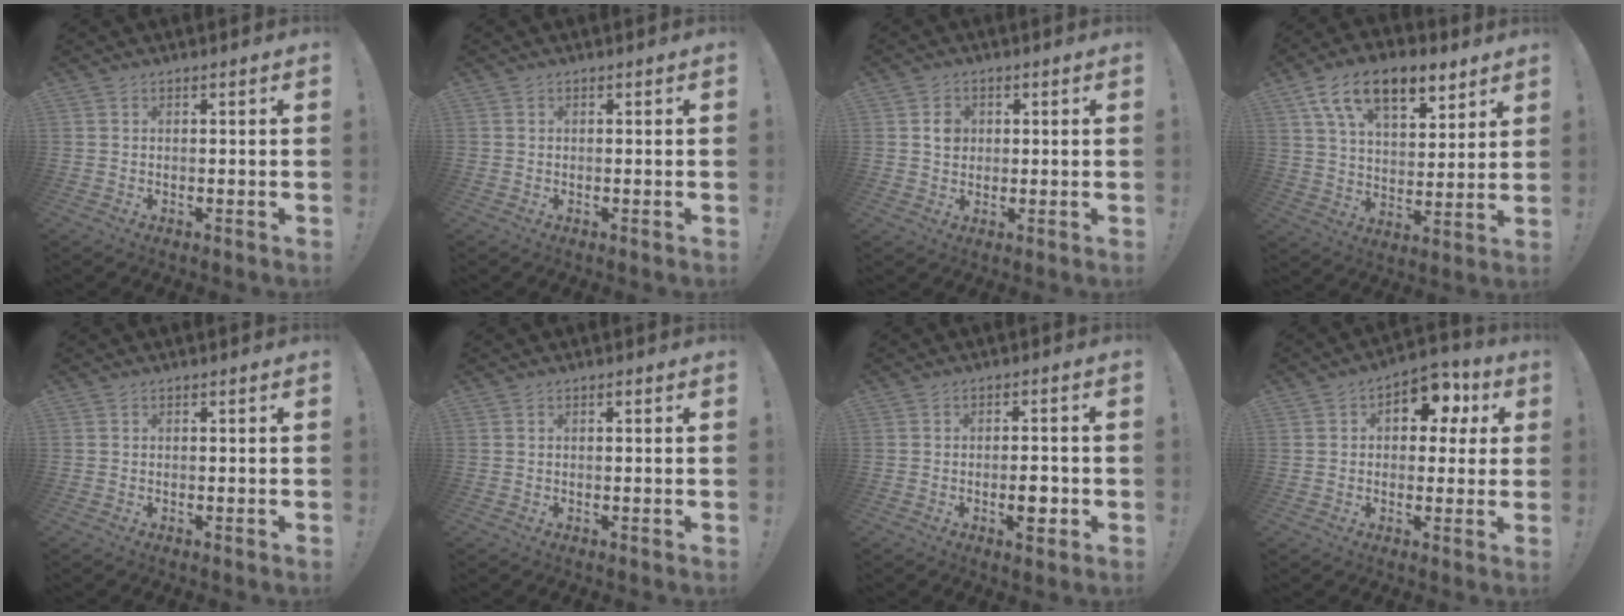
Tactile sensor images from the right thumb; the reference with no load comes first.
{"total": 0.5, "force": [-0.1, 0.5, 0.0], "torque": [-0.003, 0.006, -0.002]}
{"total": 4.0, "force": [0.7, 3.6, 1.8], "torque": [-0.006, -0.006, 0.007]}
{"total": 15.9, "force": [9.6, 8.2, 9.7], "torque": [-0.165, -0.044, 0.174]}
{"total": 0.0}
{"total": 0.0}
{"total": 5.0, "force": [-1.6, 2.1, 4.3], "torque": [-0.049, 0.005, -0.026]}
{"total": 9.2, "force": [4.1, 6.5, 5.1], "torque": [-0.050, -0.022, 0.074]}